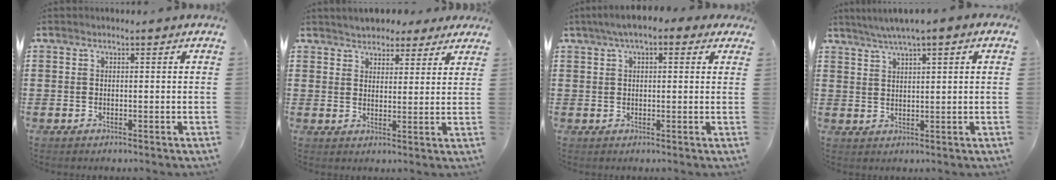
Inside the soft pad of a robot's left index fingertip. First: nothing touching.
{"total": 3.9, "force": [3.6, 1.5, 0.0], "torque": [-0.017, -0.003, 0.067]}
{"total": 3.7, "force": [2.2, 1.6, 2.5], "torque": [-0.056, 0.007, 0.037]}
{"total": 2.9, "force": [2.0, 0.0, 2.0], "torque": [-0.042, -0.001, 0.036]}